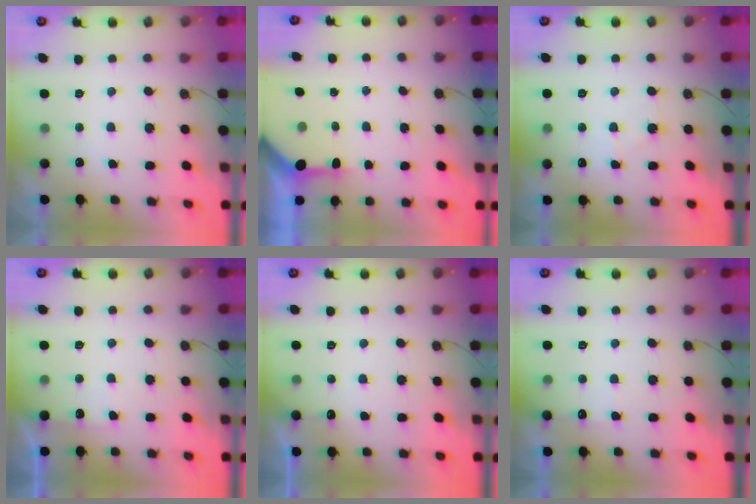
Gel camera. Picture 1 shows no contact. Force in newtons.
{"total": 3.0, "press": 3.0, "slide": 0.3}
{"total": 5.6, "press": 5.6, "slide": 0.7}
{"total": 3.3, "press": 3.2, "slide": 0.4}
{"total": 2.8, "press": 2.8, "slide": 0.4}
{"total": 3.2, "press": 3.2, "slide": 0.5}